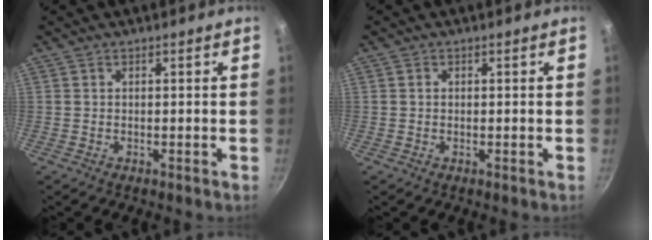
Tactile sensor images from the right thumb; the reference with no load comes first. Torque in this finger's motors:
{"motor_torque": [-0.43, 0.06, 0.01, 1.00, 0.01]}